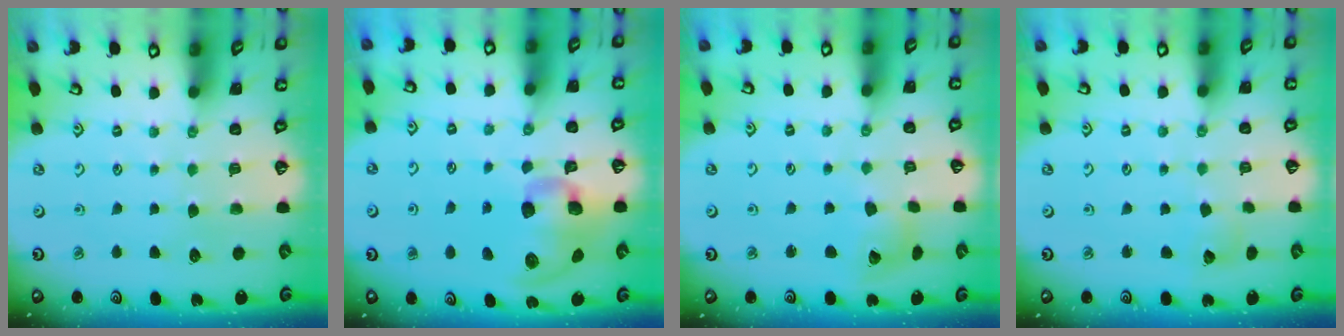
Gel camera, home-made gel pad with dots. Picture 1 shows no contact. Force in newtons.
{"total": 14.3, "press": 14.1, "slide": 2.1}
{"total": 7.4, "press": 7.4, "slide": 1.0}
{"total": 3.0, "press": 3.0, "slide": 0.4}